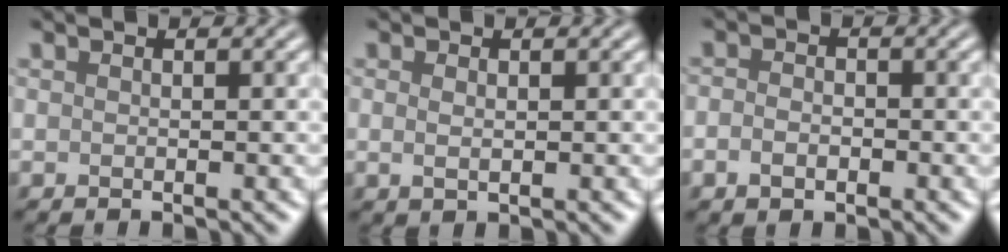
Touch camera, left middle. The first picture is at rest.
{"total": 0.9, "force": [0.2, 0.4, 0.8], "torque": [-0.017, -0.002, 0.005]}
{"total": 1.9, "force": [-0.7, 1.3, 1.1], "torque": [-0.016, -0.001, -0.021]}